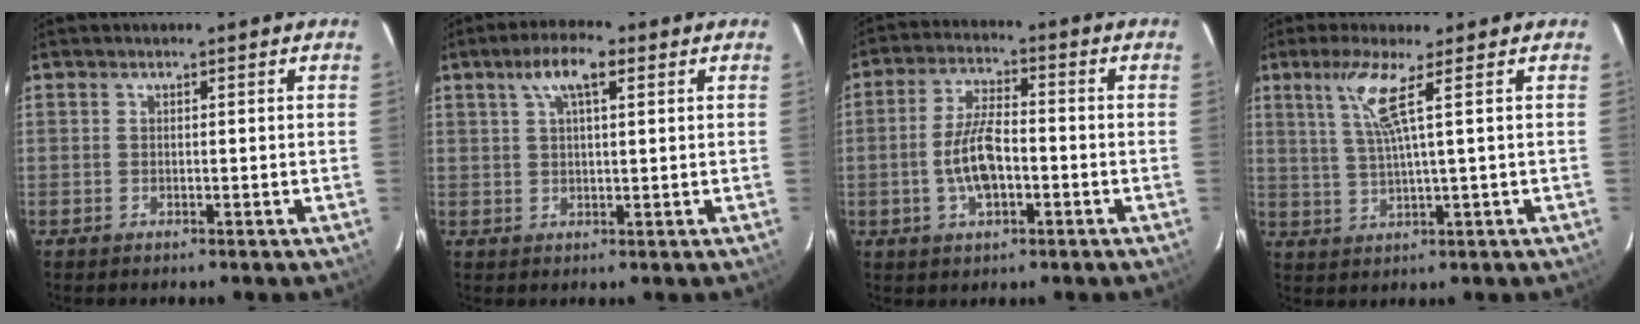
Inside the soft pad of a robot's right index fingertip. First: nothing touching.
{"total": 5.9, "force": [2.8, 1.8, 5.0], "torque": [-0.094, 0.015, 0.047]}
{"total": 8.3, "force": [-2.1, 3.4, 7.3], "torque": [-0.147, 0.006, -0.036]}
{"total": 6.0, "force": [2.7, -1.0, 5.2], "torque": [-0.101, -0.002, 0.060]}